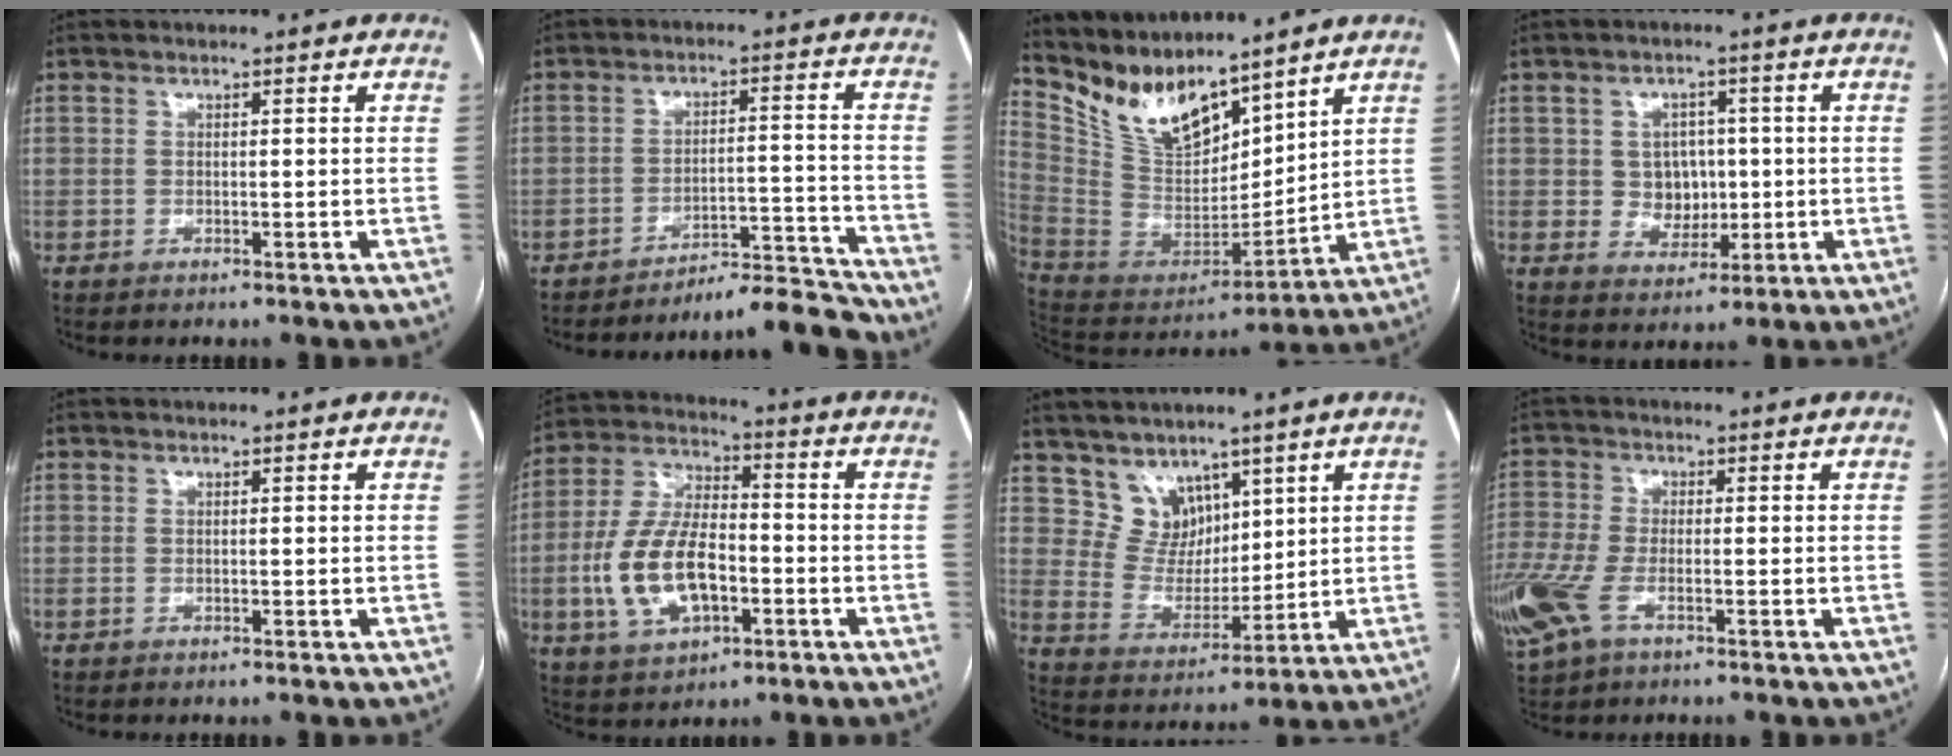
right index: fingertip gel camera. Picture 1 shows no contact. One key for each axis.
{"total": 9.0, "fx": -8.9, "fy": -1.3, "fz": -0.2, "tx": 0.019, "ty": 0.030, "tz": -0.140}
{"total": 13.7, "fx": 11.8, "fy": 4.5, "fz": 5.4, "tx": -0.117, "ty": 0.004, "tz": 0.244}
{"total": 5.6, "fx": 0.3, "fy": 5.1, "fz": 2.4, "tx": -0.031, "ty": 0.012, "tz": 0.013}
{"total": 0.0}
{"total": 13.7, "fx": -3.4, "fy": 6.7, "fz": 11.5, "tx": -0.249, "ty": 0.013, "tz": -0.058}
{"total": 7.4, "fx": 5.1, "fy": 5.2, "fz": 1.4, "tx": -0.033, "ty": 0.014, "tz": 0.111}
{"total": 9.8, "fx": -4.2, "fy": 4.6, "fz": 7.6, "tx": -0.201, "ty": -0.014, "tz": -0.081}